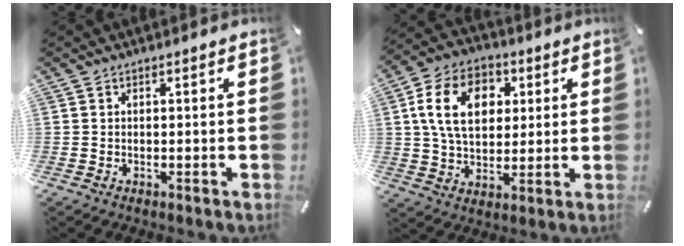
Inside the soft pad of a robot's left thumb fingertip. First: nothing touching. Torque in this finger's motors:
{"motor_torque": [0.29, 1.16, 1.58, -1.19, 0.55]}